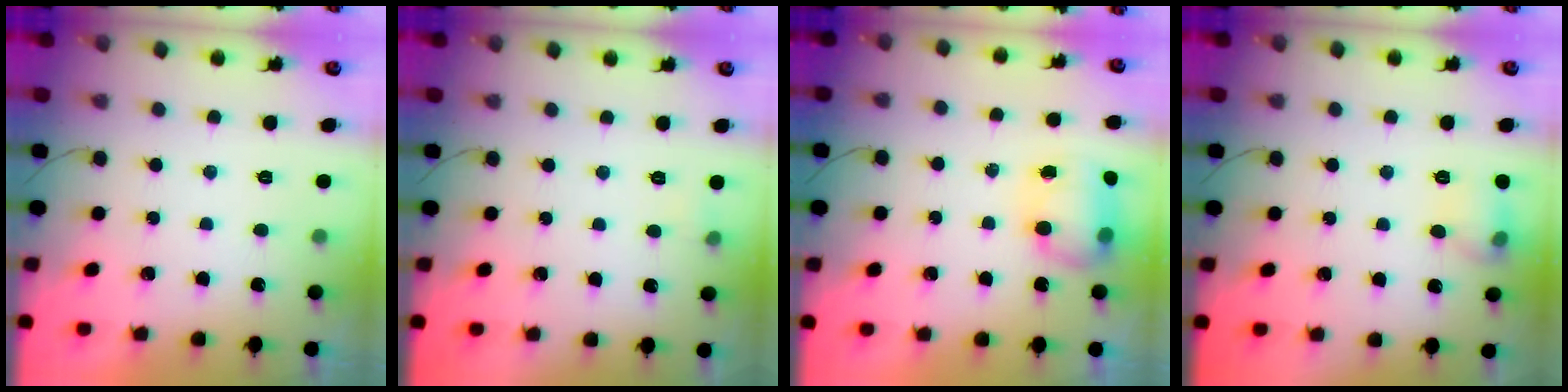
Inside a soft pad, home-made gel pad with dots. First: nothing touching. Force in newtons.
{"total": 7.0, "press": 2.6, "slide": 6.5}
{"total": 9.8, "press": 8.8, "slide": 4.3}
{"total": 7.8, "press": 7.7, "slide": 1.2}